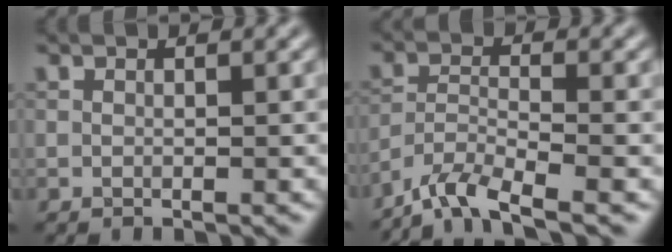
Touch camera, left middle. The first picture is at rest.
{"total": 5.3, "force": [-4.5, 0.8, 2.8], "torque": [-0.053, -0.007, -0.093]}